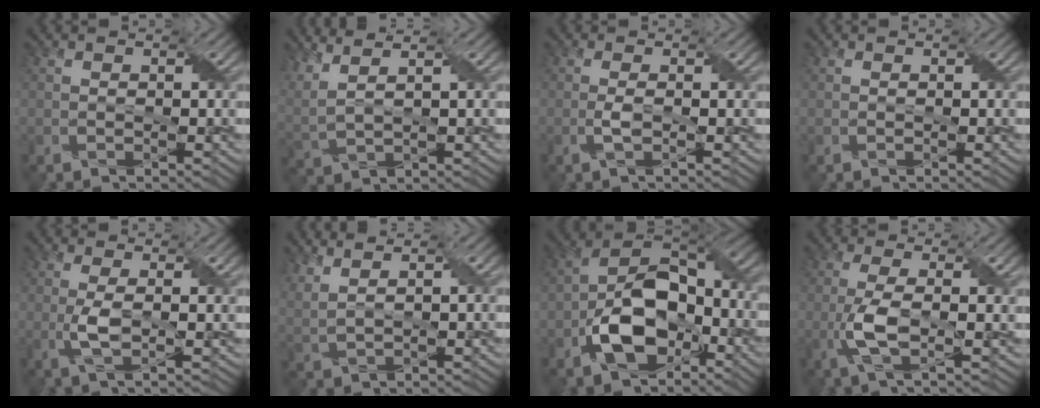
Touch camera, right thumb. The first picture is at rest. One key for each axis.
{"total": 6.7, "fx": 4.3, "fy": 2.1, "fz": 4.7, "tx": -0.129, "ty": 0.023, "tz": 0.076}
{"total": 1.7, "fx": -0.3, "fy": 0.2, "fz": 1.7, "tx": -0.040, "ty": 0.005, "tz": -0.009}
{"total": 0.0}
{"total": 3.4, "fx": -0.2, "fy": 0.8, "fz": 3.3, "tx": -0.081, "ty": 0.003, "tz": -0.006}
{"total": 4.8, "fx": 3.5, "fy": 1.4, "fz": 3.0, "tx": -0.069, "ty": 0.017, "tz": 0.052}
{"total": 12.4, "fx": -4.7, "fy": 7.4, "fz": 8.7, "tx": -0.167, "ty": -0.003, "tz": -0.099}
{"total": 5.2, "fx": -0.9, "fy": 1.3, "fz": 5.0, "tx": -0.117, "ty": 0.006, "tz": -0.024}